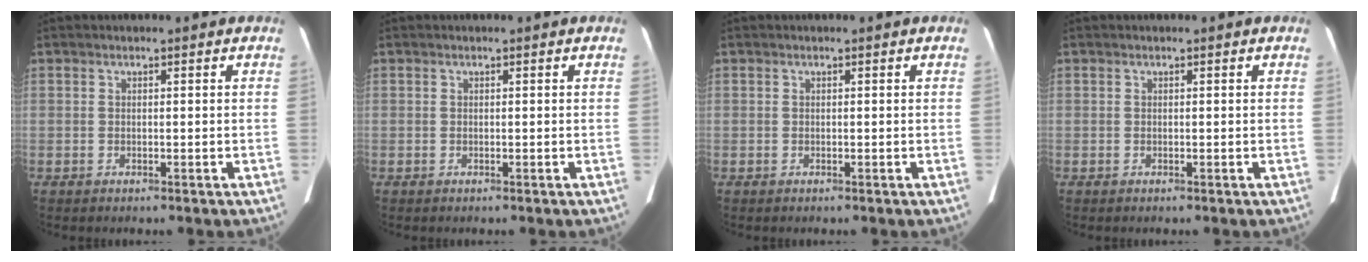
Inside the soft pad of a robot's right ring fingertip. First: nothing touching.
{"total": 0.0}
{"total": 0.0}
{"total": 0.0}